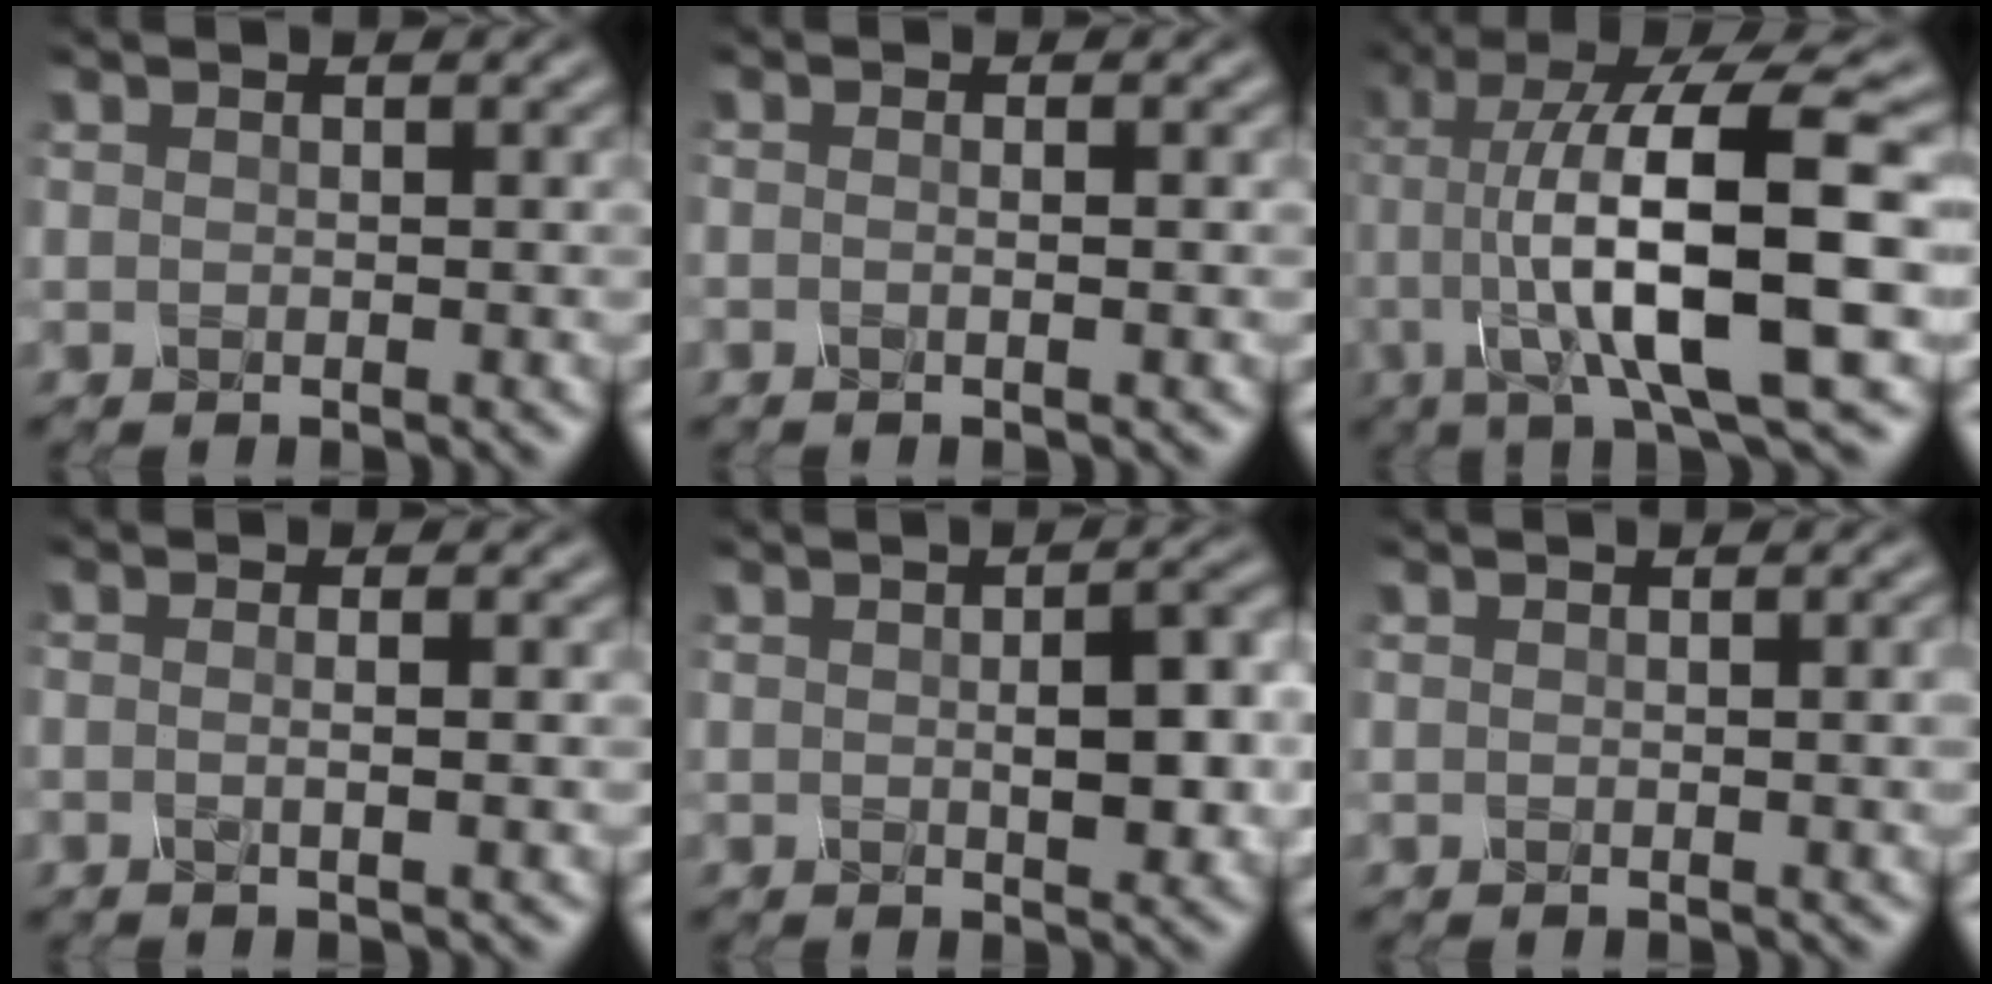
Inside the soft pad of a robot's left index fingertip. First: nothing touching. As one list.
[{"total": 1.4, "force": [-0.3, 0.5, 1.2], "torque": [-0.004, -0.006, -0.024]}, {"total": 13.1, "force": [-0.6, 2.8, 12.8], "torque": [-0.174, 0.017, -0.011]}, {"total": 2.1, "force": [-0.1, 0.9, 1.9], "torque": [-0.011, 0.001, -0.030]}, {"total": 5.4, "force": [0.1, 2.3, 4.9], "torque": [-0.068, 0.006, 0.002]}, {"total": 2.3, "force": [0.7, 0.9, 2.1], "torque": [-0.019, 0.006, 0.004]}]